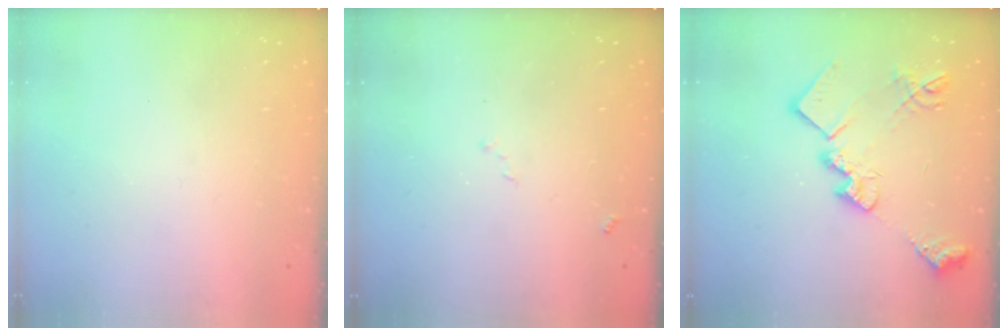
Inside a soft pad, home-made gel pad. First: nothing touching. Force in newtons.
{"total": 6.5, "press": 6.5, "slide": 0.9}
{"total": 19.5, "press": 19.5, "slide": 1.3}